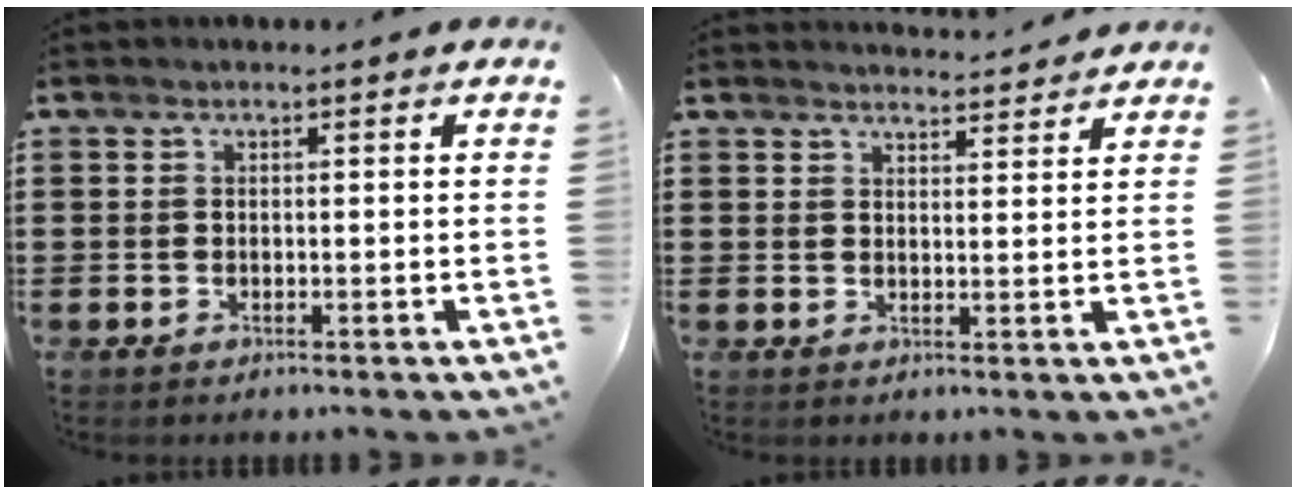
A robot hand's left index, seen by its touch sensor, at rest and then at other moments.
{"total": 2.8, "force": [2.8, 0.1, 0.2], "torque": [-0.004, -0.013, 0.050]}